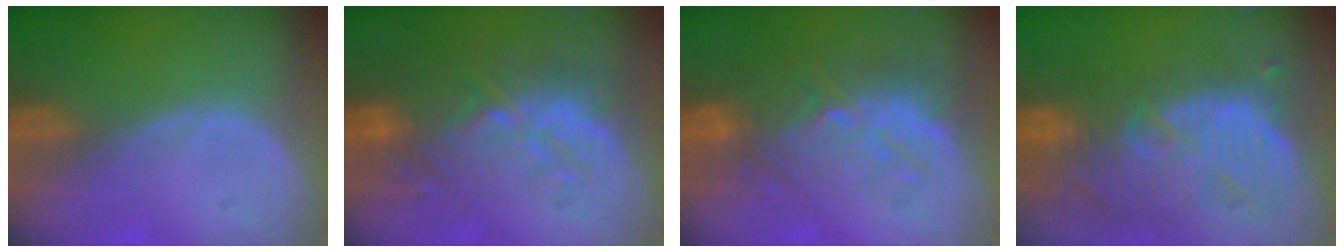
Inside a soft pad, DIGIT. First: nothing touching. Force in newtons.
{"total": 9.9, "press": 9.5, "slide": 2.5}
{"total": 9.1, "press": 9.0, "slide": 1.7}
{"total": 13.2, "press": 11.4, "slide": 6.6}